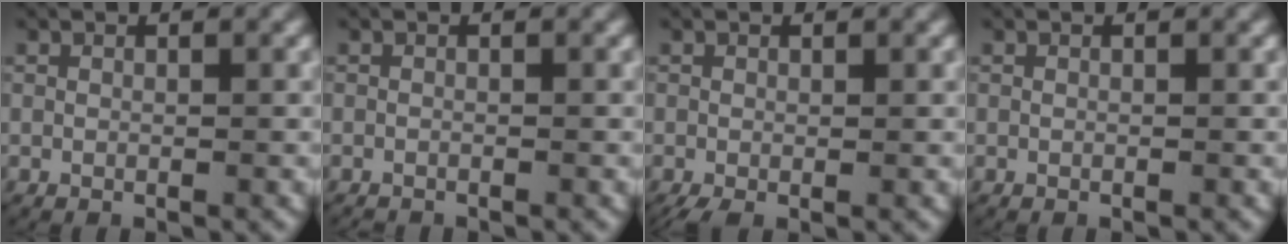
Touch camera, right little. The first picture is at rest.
{"total": 0.6, "force": [-0.6, -0.1, -0.1], "torque": [-0.005, -0.008, -0.008]}
{"total": 1.5, "force": [-1.0, 0.6, 1.0], "torque": [-0.016, -0.010, -0.013]}
{"total": 0.0}